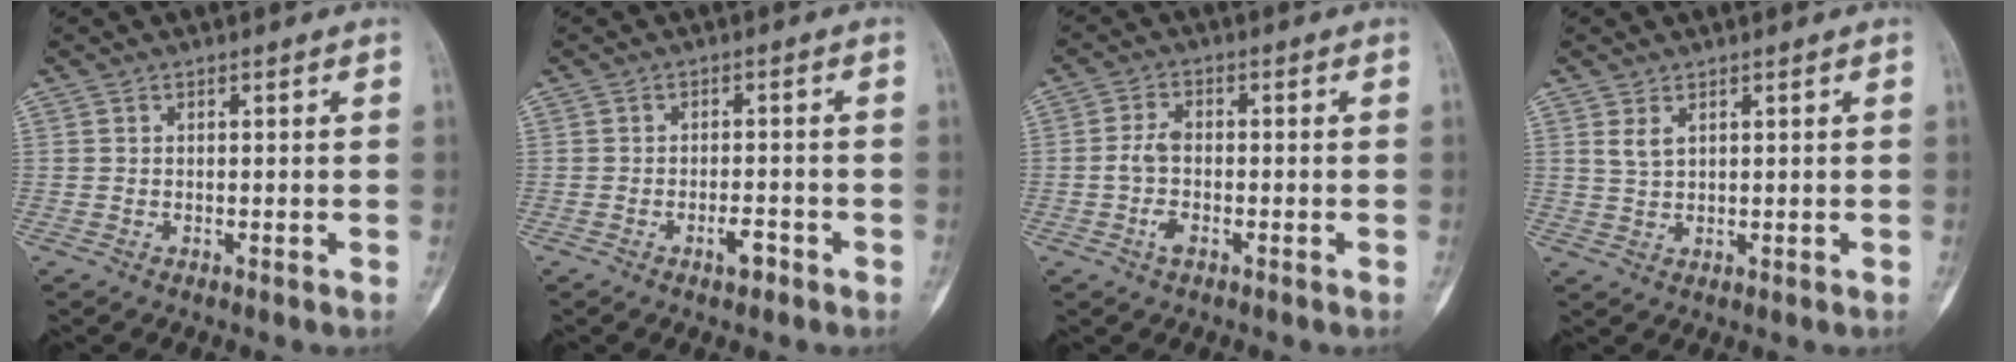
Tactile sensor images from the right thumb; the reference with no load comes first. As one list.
[{"total": 2.7, "force": [-1.6, 1.1, 1.8], "torque": [-0.026, 0.010, -0.028]}, {"total": 4.5, "force": [-1.3, 2.5, 3.5], "torque": [-0.073, 0.014, -0.030]}, {"total": 2.2, "force": [1.2, 1.1, 1.5], "torque": [-0.032, -0.003, 0.031]}]